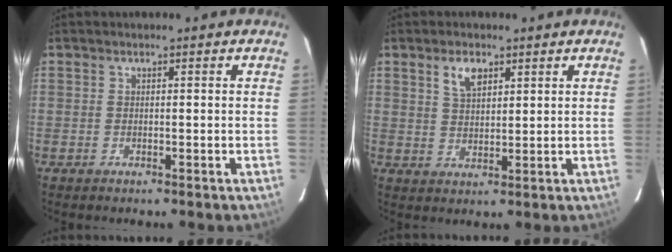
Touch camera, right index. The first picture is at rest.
{"total": 4.7, "force": [2.6, 2.4, 3.1], "torque": [-0.054, 0.008, 0.049]}